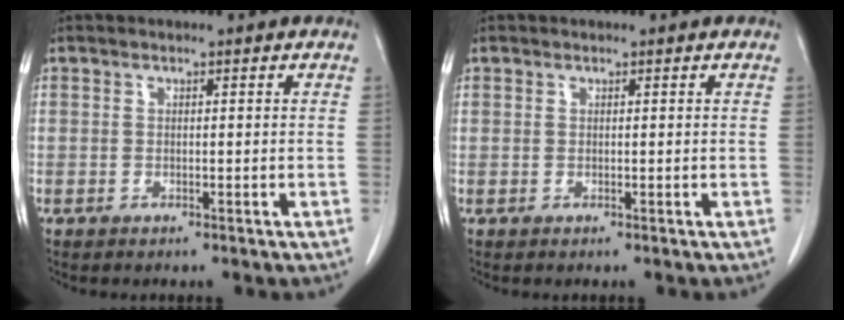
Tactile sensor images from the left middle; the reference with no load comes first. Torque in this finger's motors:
{"motor_torque": [0.16, -0.25, 0.03, -0.09]}